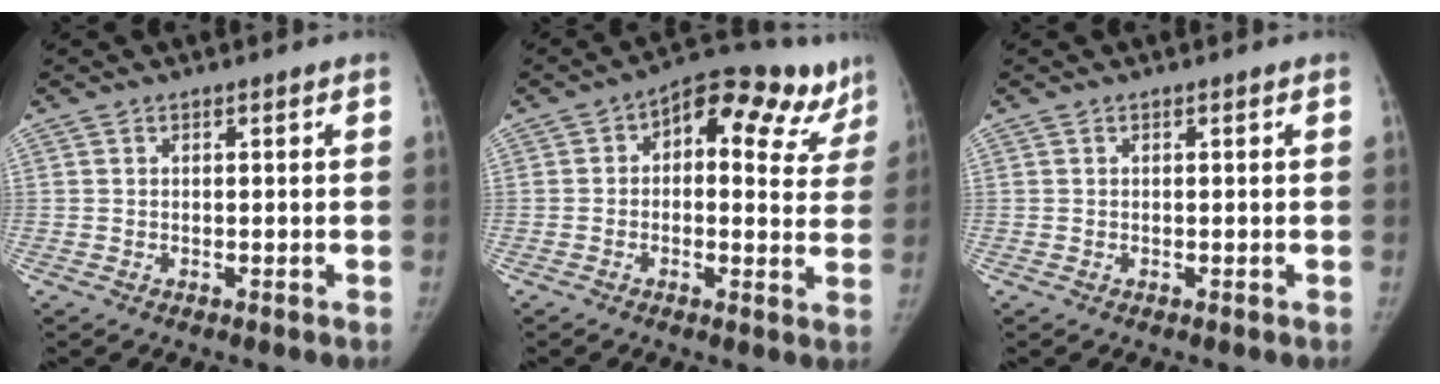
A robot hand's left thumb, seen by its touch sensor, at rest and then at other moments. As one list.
[{"total": 16.1, "force": [8.1, 8.9, 10.7], "torque": [-0.088, 0.010, 0.091]}, {"total": 0.0}]